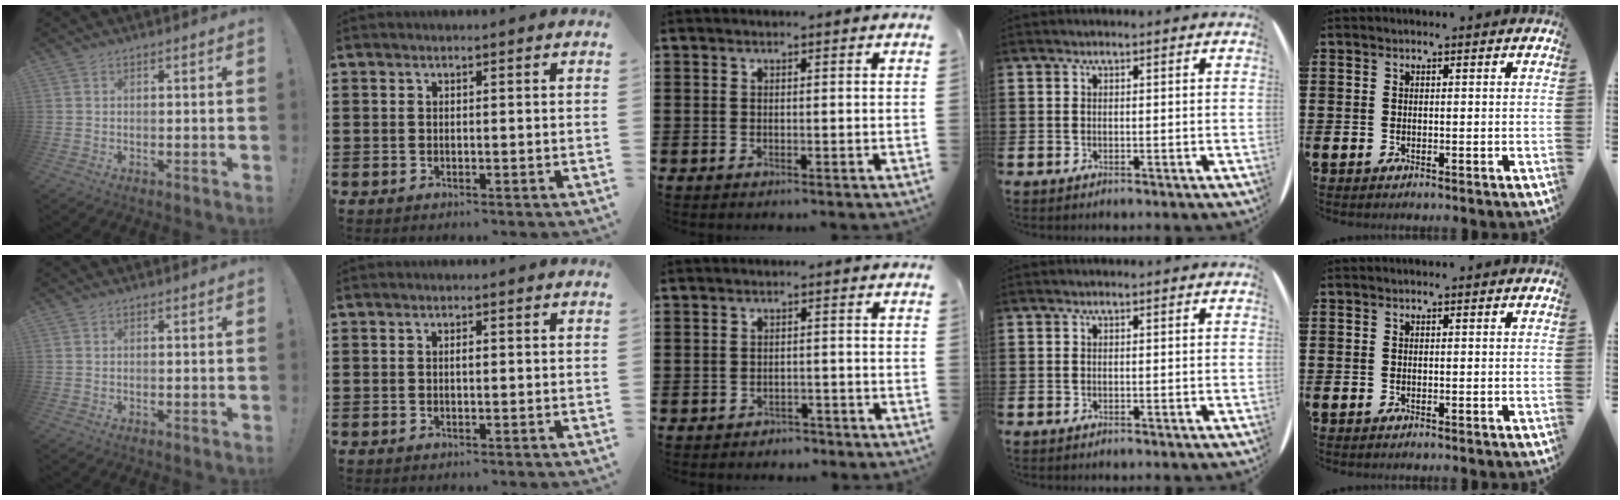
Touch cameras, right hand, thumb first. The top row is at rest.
{"index": {"total": 0.8, "force": [0.0, 0.3, 0.8], "torque": [-0.016, -0.002, 0.001]}, "middle": {"total": 1.5, "force": [-1.4, 0.4, -0.1], "torque": [-0.005, 0.002, -0.033]}}